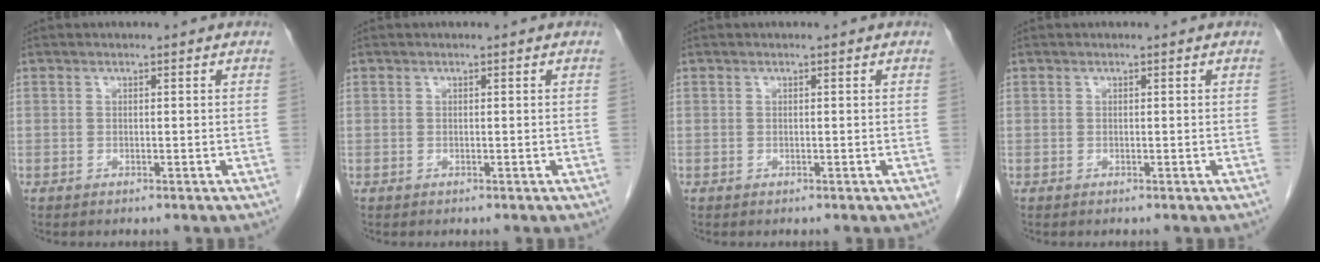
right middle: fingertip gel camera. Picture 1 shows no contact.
{"total": 0.0}
{"total": 0.0}
{"total": 0.0}